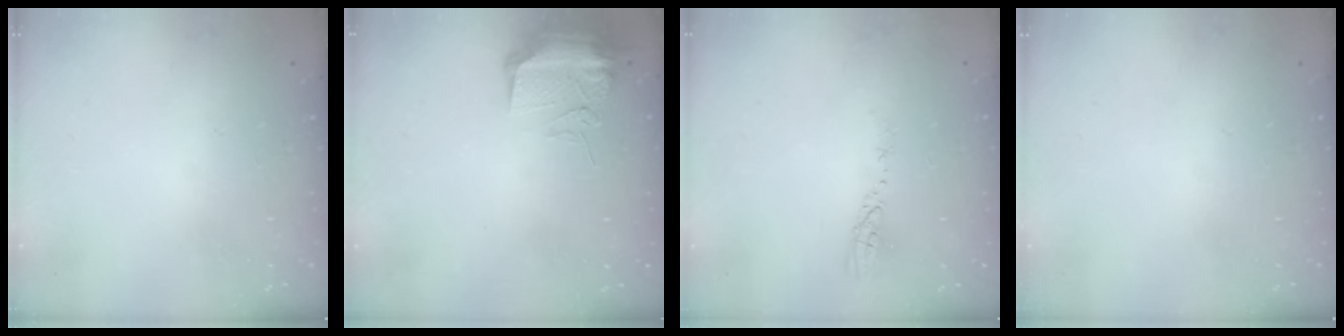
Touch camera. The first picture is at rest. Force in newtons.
{"total": 16.8, "press": 12.6, "slide": 11.1}
{"total": 3.3, "press": 3.3, "slide": 0.2}
{"total": 0.0}